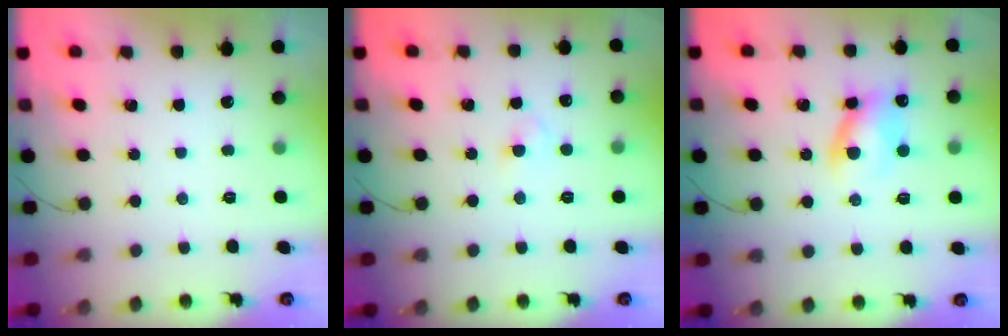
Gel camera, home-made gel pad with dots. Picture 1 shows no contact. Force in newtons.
{"total": 2.2, "press": 2.0, "slide": 0.9}
{"total": 9.5, "press": 9.4, "slide": 1.8}